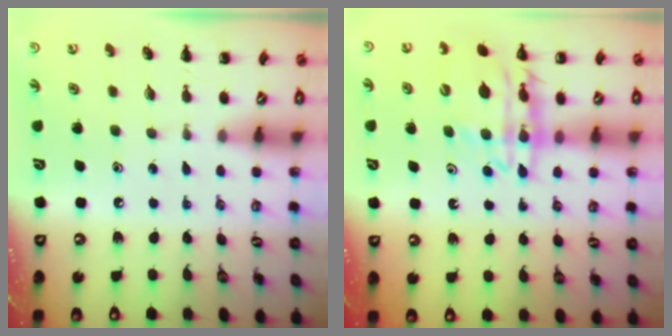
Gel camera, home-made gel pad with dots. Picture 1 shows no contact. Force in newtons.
{"total": 14.4, "press": 14.0, "slide": 3.4}